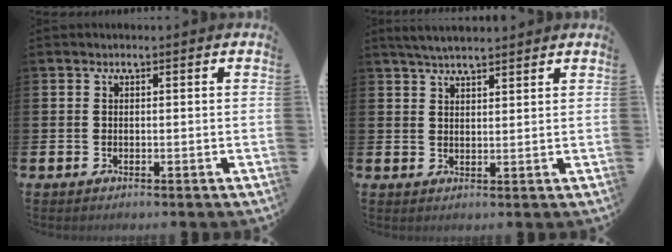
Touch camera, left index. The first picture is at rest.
{"total": 3.8, "force": [3.6, 0.6, 1.3], "torque": [-0.032, -0.008, 0.065]}